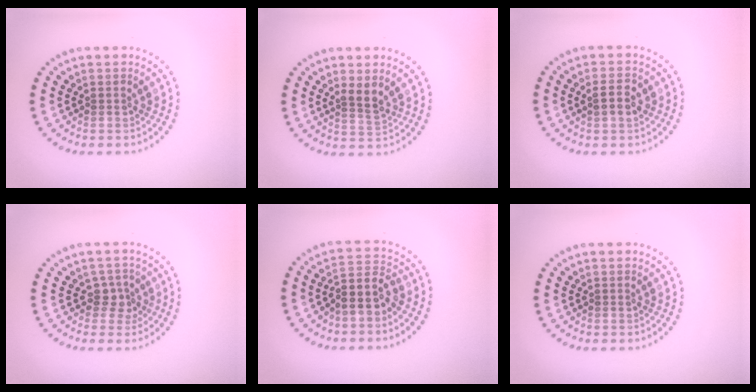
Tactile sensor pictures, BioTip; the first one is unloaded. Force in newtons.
{"total": 1.9, "press": 1.6, "slide": 1.0}
{"total": 2.1, "press": 2.1, "slide": 0.3}
{"total": 1.8, "press": 1.4, "slide": 1.2}
{"total": 3.3, "press": 2.8, "slide": 1.7}
{"total": 0.0}